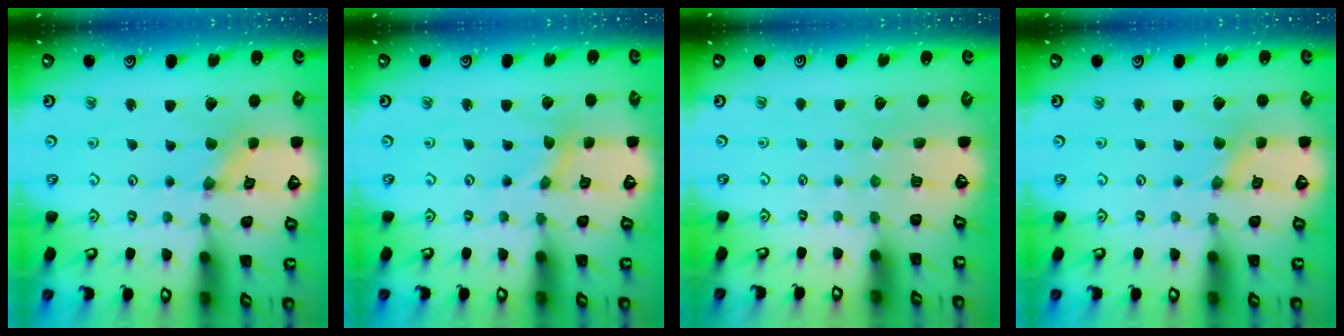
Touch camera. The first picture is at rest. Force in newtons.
{"total": 0.5, "press": 0.5, "slide": 0.0}
{"total": 0.0}
{"total": 0.5, "press": 0.5, "slide": 0.1}